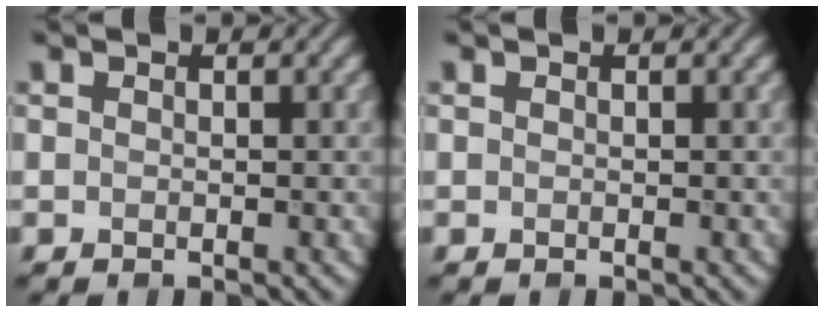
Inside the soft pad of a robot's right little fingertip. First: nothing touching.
{"total": 0.0}